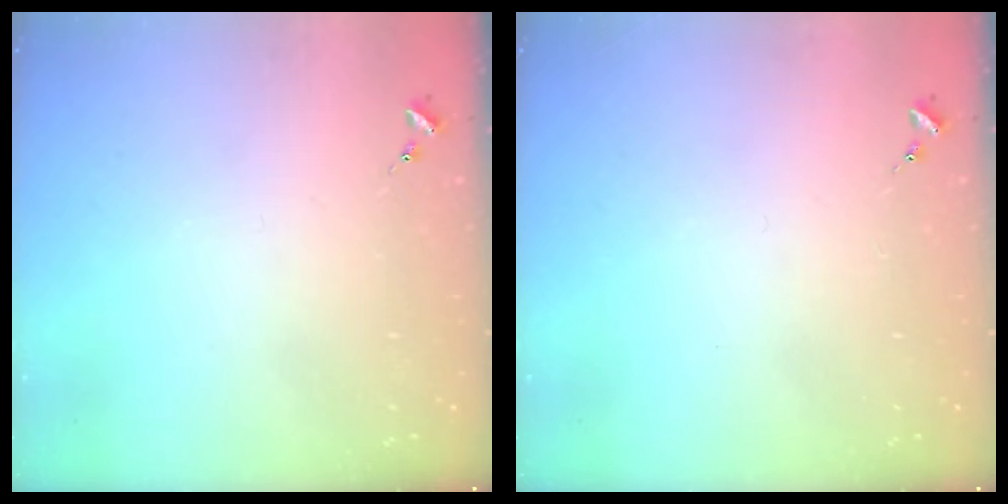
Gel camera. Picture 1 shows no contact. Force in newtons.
{"total": 0.0}